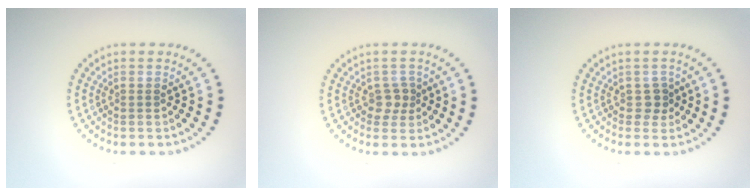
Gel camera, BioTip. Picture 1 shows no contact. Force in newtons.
{"total": 1.6, "press": 1.3, "slide": 0.9}
{"total": 1.3, "press": 1.0, "slide": 0.8}